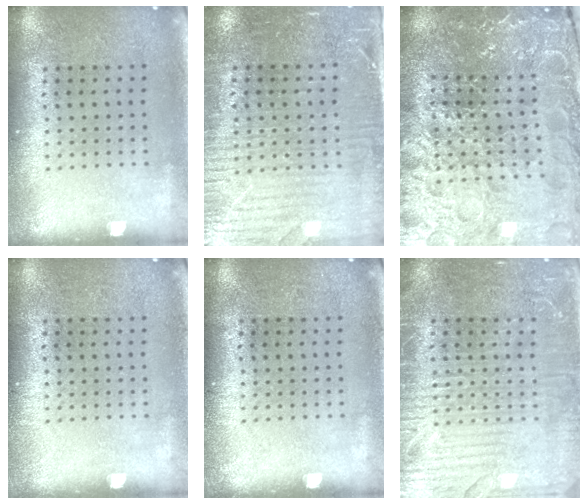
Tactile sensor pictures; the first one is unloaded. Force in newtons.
{"total": 3.5, "press": 3.1, "slide": 1.5}
{"total": 4.6, "press": 4.5, "slide": 1.1}
{"total": 0.0}
{"total": 0.0}
{"total": 4.2, "press": 4.0, "slide": 1.4}